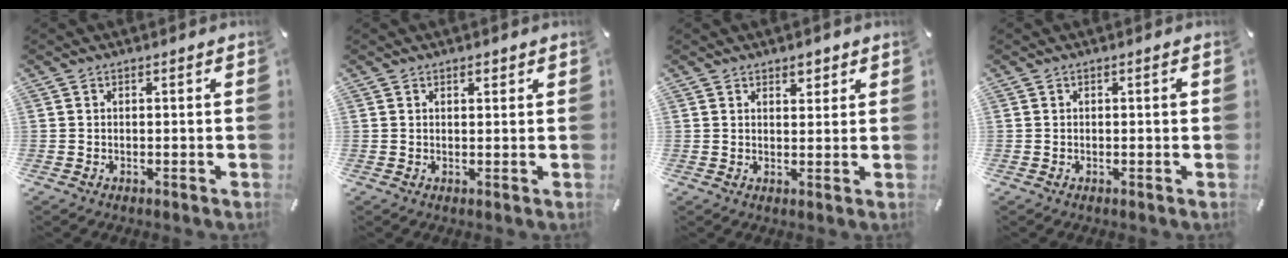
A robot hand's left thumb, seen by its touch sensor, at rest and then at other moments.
{"total": 1.3, "force": [0.9, 0.6, 0.7], "torque": [-0.015, 0.001, 0.017]}
{"total": 2.8, "force": [2.0, 1.7, 0.9], "torque": [0.003, -0.008, 0.032]}
{"total": 0.7, "force": [0.1, 0.2, 0.6], "torque": [-0.012, 0.001, 0.000]}